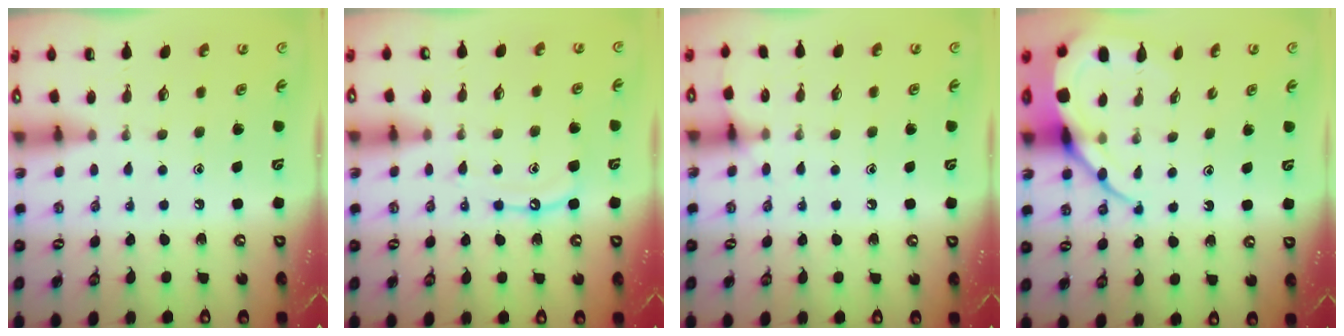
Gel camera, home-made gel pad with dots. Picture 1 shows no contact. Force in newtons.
{"total": 9.1, "press": 9.1, "slide": 0.9}
{"total": 4.8, "press": 4.8, "slide": 0.5}
{"total": 10.0, "press": 10.0, "slide": 0.6}